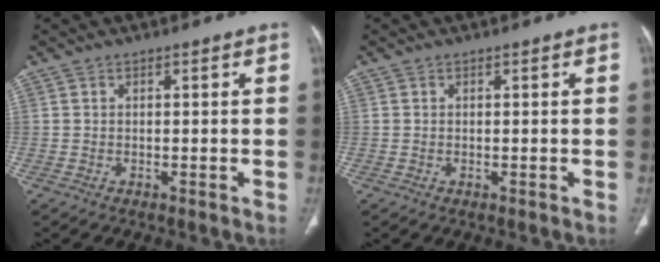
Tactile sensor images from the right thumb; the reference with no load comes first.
{"total": 0.0}